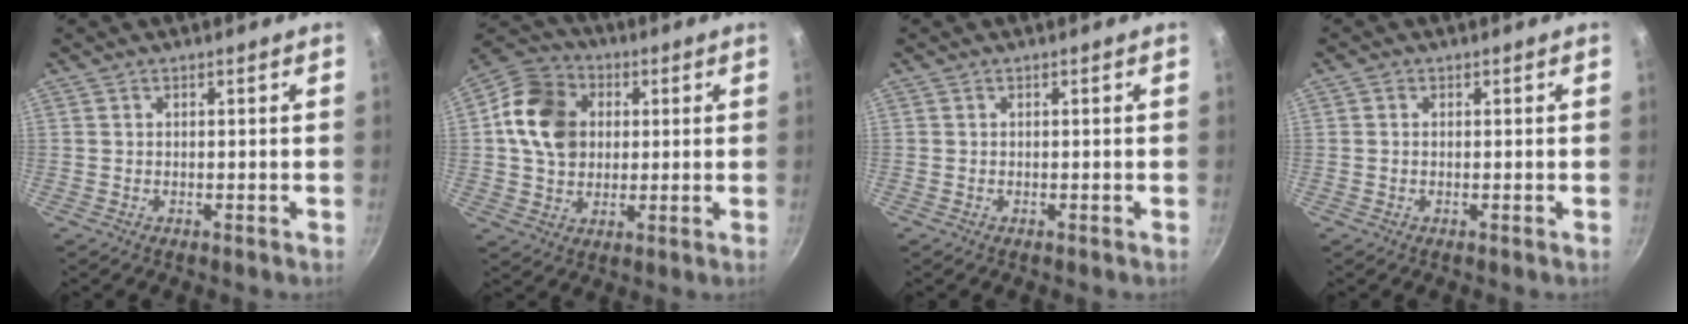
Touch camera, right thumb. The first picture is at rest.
{"total": 13.9, "force": [2.5, 11.2, 7.9], "torque": [-0.119, 0.010, 0.030]}
{"total": 0.0}
{"total": 0.9, "force": [0.0, 0.7, 0.5], "torque": [-0.010, 0.004, -0.002]}